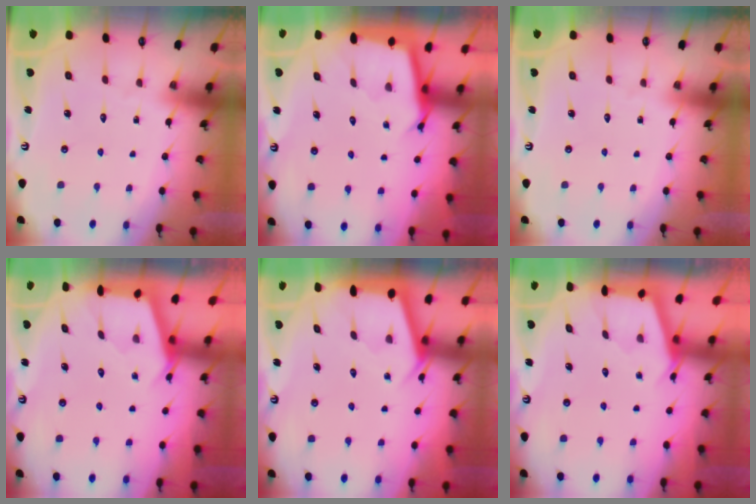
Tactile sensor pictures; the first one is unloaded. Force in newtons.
{"total": 2.7, "press": 2.7, "slide": 0.1}
{"total": 0.0}
{"total": 2.7, "press": 2.7, "slide": 0.3}
{"total": 2.9, "press": 2.8, "slide": 0.4}
{"total": 2.9, "press": 2.9, "slide": 0.3}